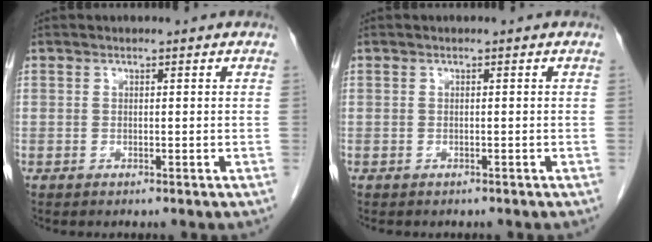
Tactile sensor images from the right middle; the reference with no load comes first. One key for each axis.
{"total": 1.1, "fx": -0.9, "fy": 0.5, "fz": 0.3, "tx": -0.012, "ty": 0.000, "tz": -0.012}